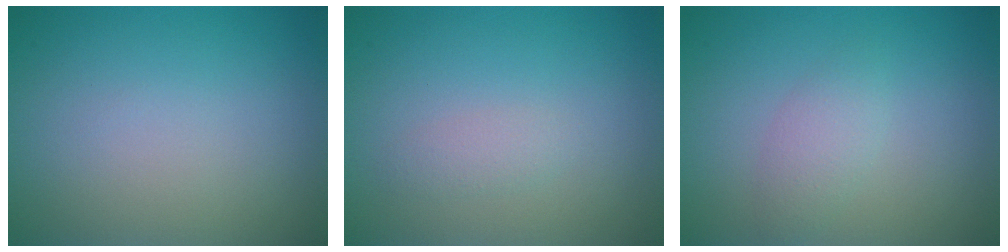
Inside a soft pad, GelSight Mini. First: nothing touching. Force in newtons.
{"total": 1.0, "press": 1.0, "slide": 0.0}
{"total": 1.7, "press": 1.7, "slide": 0.1}